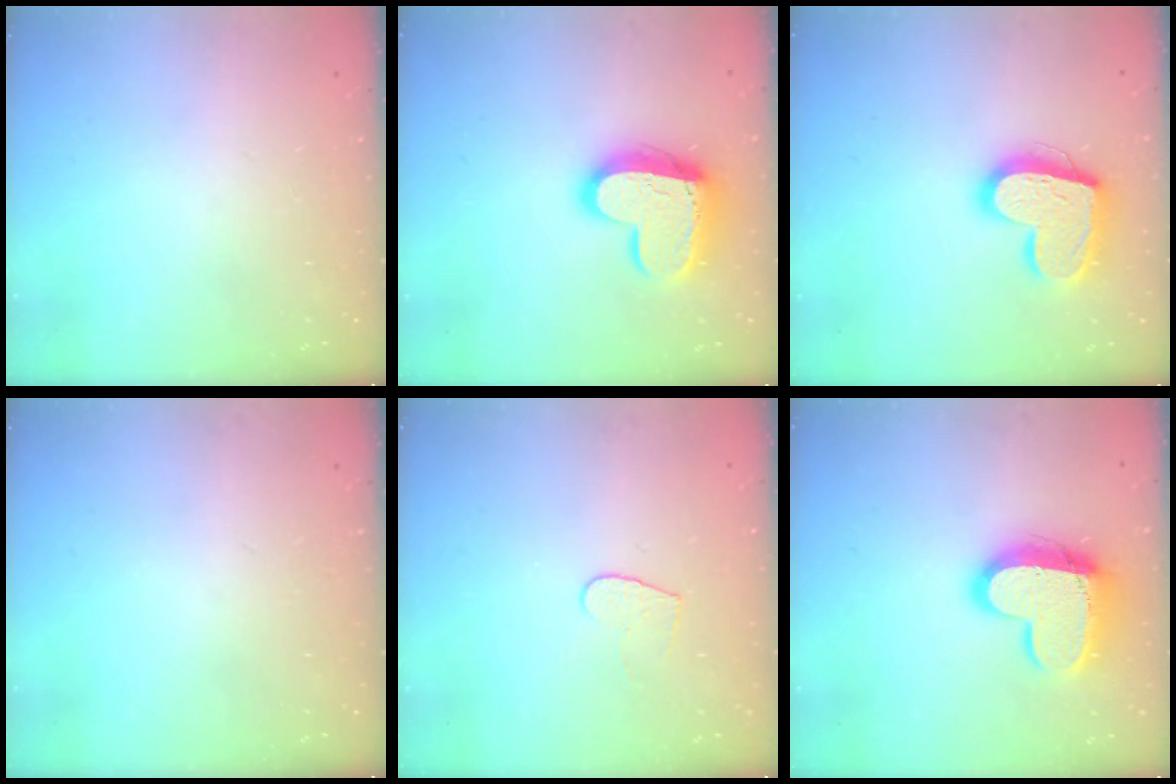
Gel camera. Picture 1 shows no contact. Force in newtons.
{"total": 16.2, "press": 16.1, "slide": 1.4}
{"total": 17.5, "press": 17.4, "slide": 1.6}
{"total": 0.0}
{"total": 4.7, "press": 4.7, "slide": 0.4}
{"total": 16.2, "press": 16.2, "slide": 1.4}